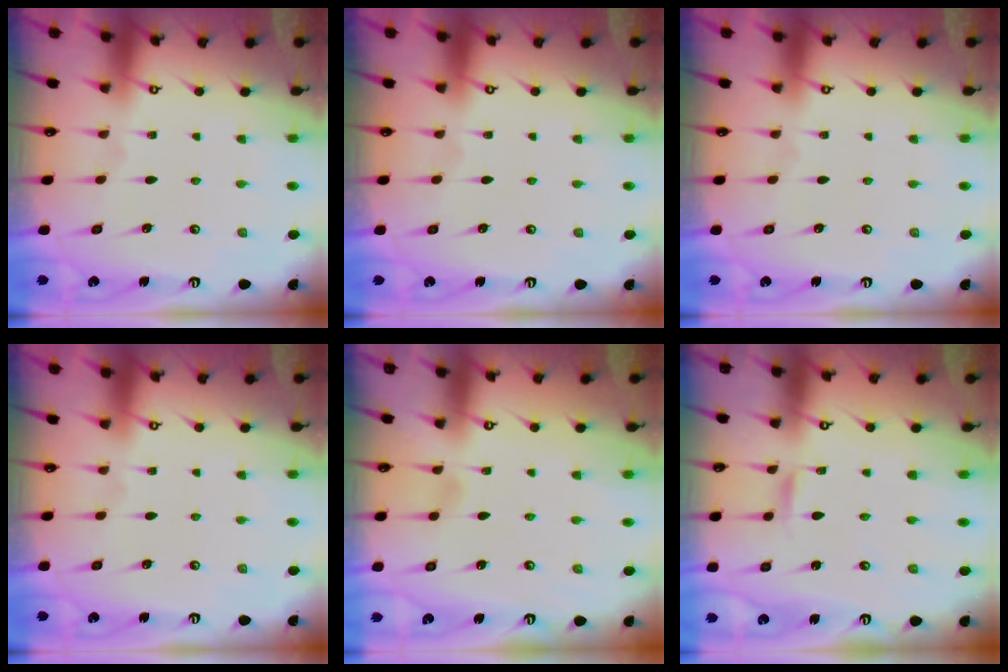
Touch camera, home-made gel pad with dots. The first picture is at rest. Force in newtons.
{"total": 0.0}
{"total": 0.0}
{"total": 0.0}
{"total": 2.9, "press": 2.9, "slide": 0.3}
{"total": 1.6, "press": 1.6, "slide": 0.2}